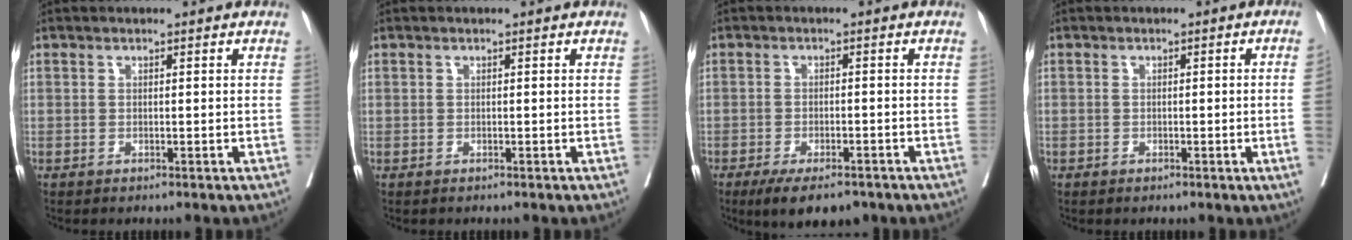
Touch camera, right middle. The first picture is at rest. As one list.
[{"total": 0.0}, {"total": 7.6, "force": [-5.5, 2.5, 4.6], "torque": [-0.063, -0.007, -0.084]}, {"total": 2.0, "force": [-0.2, -0.5, 1.9], "torque": [-0.023, 0.002, -0.004]}]